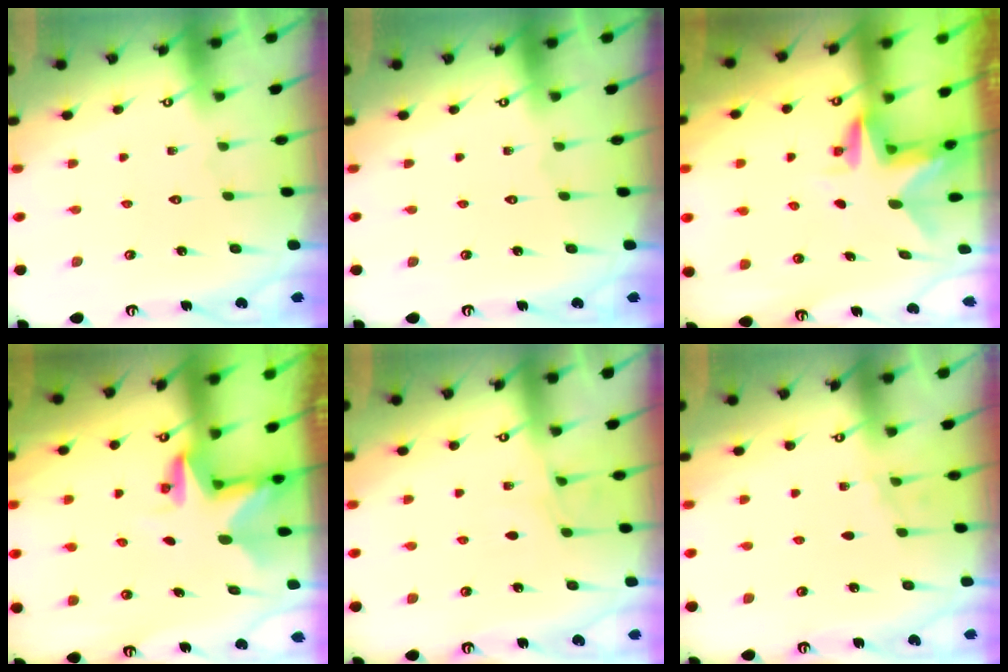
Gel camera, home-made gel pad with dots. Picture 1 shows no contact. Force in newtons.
{"total": 0.0}
{"total": 3.2, "press": 3.2, "slide": 0.4}
{"total": 3.0, "press": 3.0, "slide": 0.2}
{"total": 4.9, "press": 4.8, "slide": 0.6}
{"total": 2.2, "press": 1.4, "slide": 1.7}